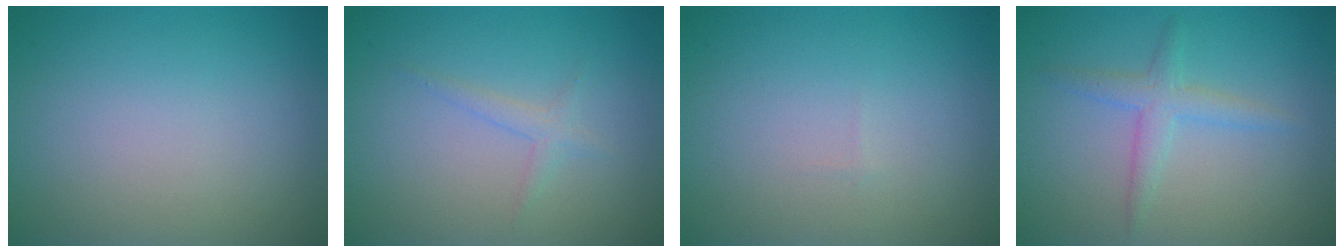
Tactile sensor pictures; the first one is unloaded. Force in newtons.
{"total": 1.2, "press": 1.2, "slide": 0.0}
{"total": 0.0}
{"total": 2.2, "press": 2.2, "slide": 0.2}